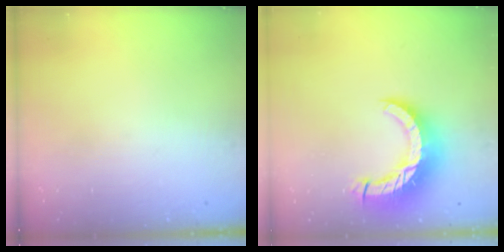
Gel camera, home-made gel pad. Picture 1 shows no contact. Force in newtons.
{"total": 13.7, "press": 13.7, "slide": 1.3}